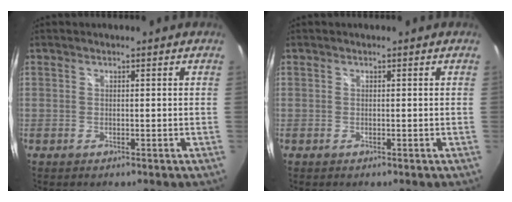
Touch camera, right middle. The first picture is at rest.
{"total": 0.0}